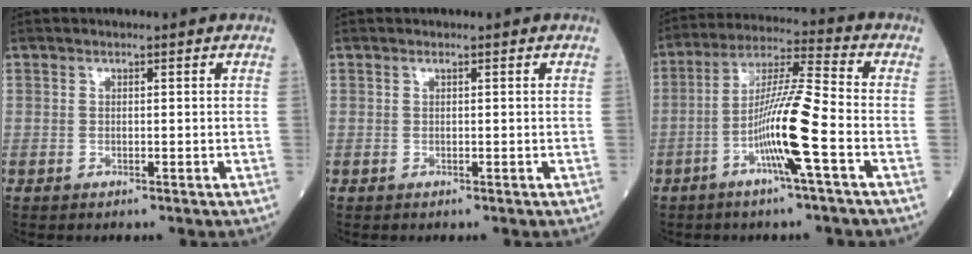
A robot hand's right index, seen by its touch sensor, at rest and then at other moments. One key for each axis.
{"total": 0.0}
{"total": 11.3, "fx": -4.0, "fy": -0.6, "fz": 10.5, "tx": -0.200, "ty": 0.002, "tz": -0.080}